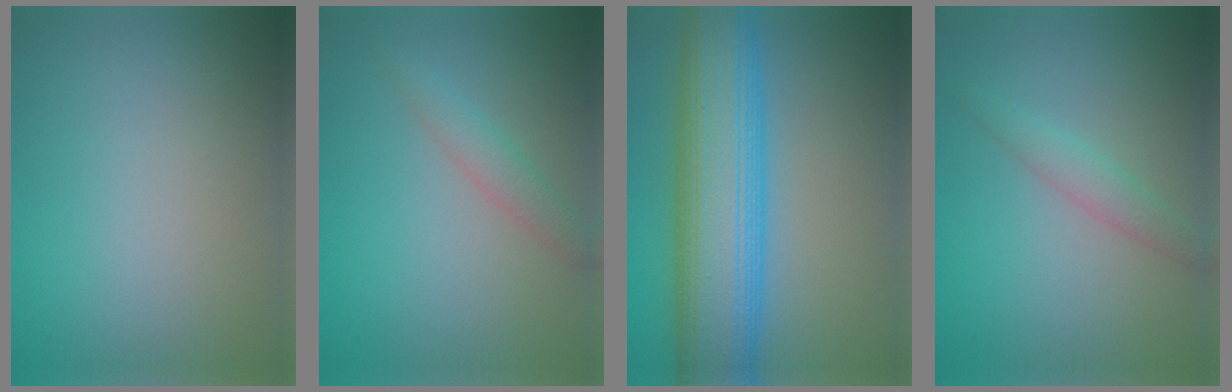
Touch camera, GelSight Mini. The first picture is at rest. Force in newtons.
{"total": 2.0, "press": 2.0, "slide": 0.0}
{"total": 11.4, "press": 11.4, "slide": 0.1}
{"total": 1.9, "press": 1.9, "slide": 0.1}